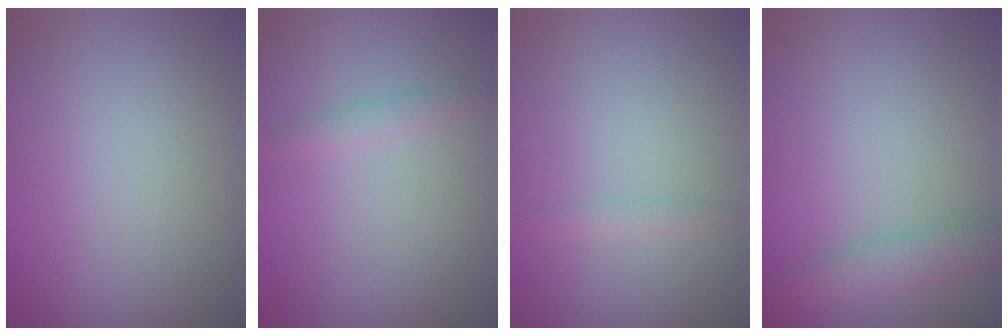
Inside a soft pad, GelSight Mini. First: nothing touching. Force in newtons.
{"total": 1.1, "press": 1.1, "slide": 0.0}
{"total": 0.8, "press": 0.8, "slide": 0.0}
{"total": 2.9, "press": 2.9, "slide": 0.1}